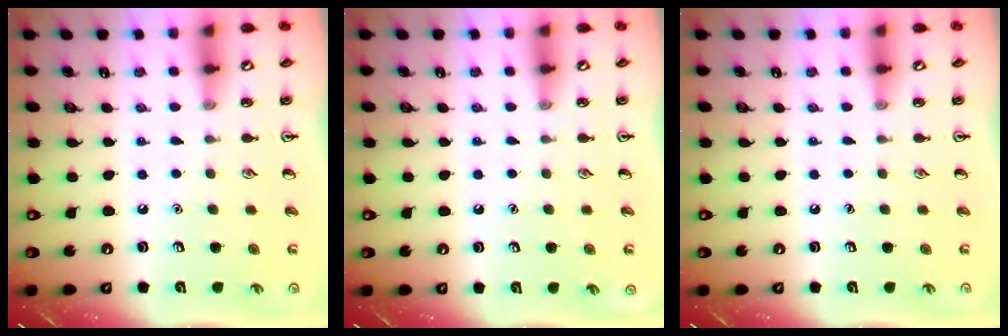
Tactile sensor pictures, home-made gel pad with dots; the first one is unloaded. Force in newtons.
{"total": 0.0}
{"total": 0.0}